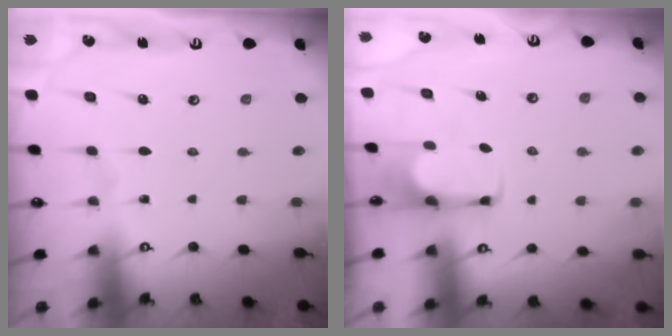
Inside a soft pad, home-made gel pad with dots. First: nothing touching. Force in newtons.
{"total": 2.8, "press": 2.8, "slide": 0.5}